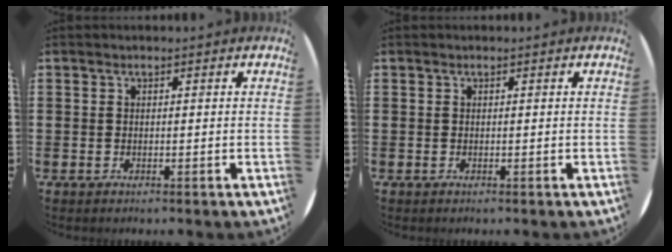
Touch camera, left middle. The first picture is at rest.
{"total": 0.0}